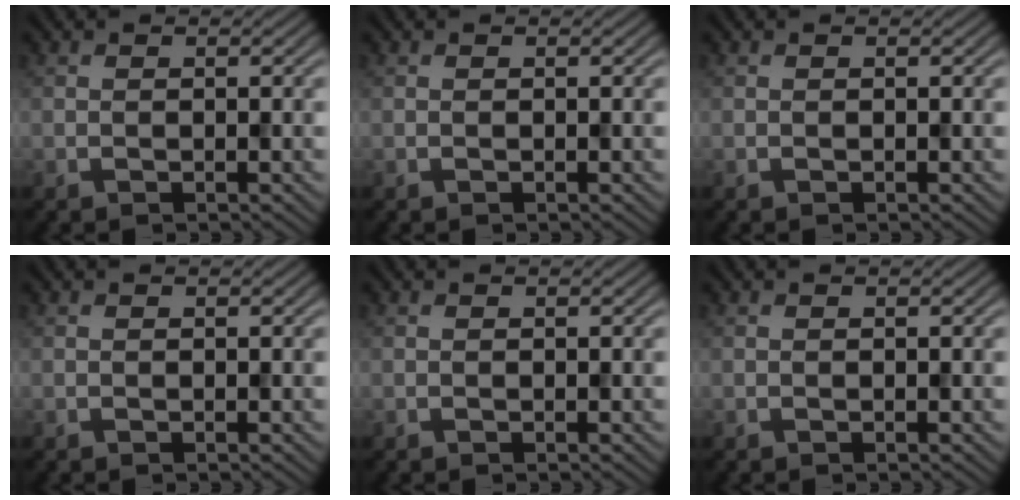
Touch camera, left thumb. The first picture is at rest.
{"total": 0.0}
{"total": 0.0}
{"total": 0.0}
{"total": 0.0}
{"total": 0.0}